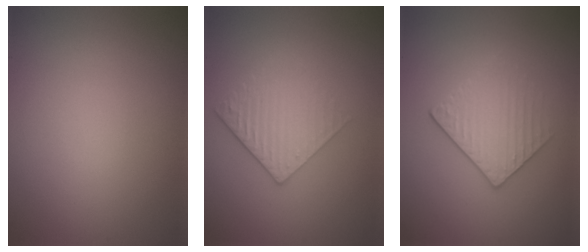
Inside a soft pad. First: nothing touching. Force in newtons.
{"total": 3.0, "press": 2.6, "slide": 1.5}
{"total": 2.4, "press": 2.1, "slide": 1.1}